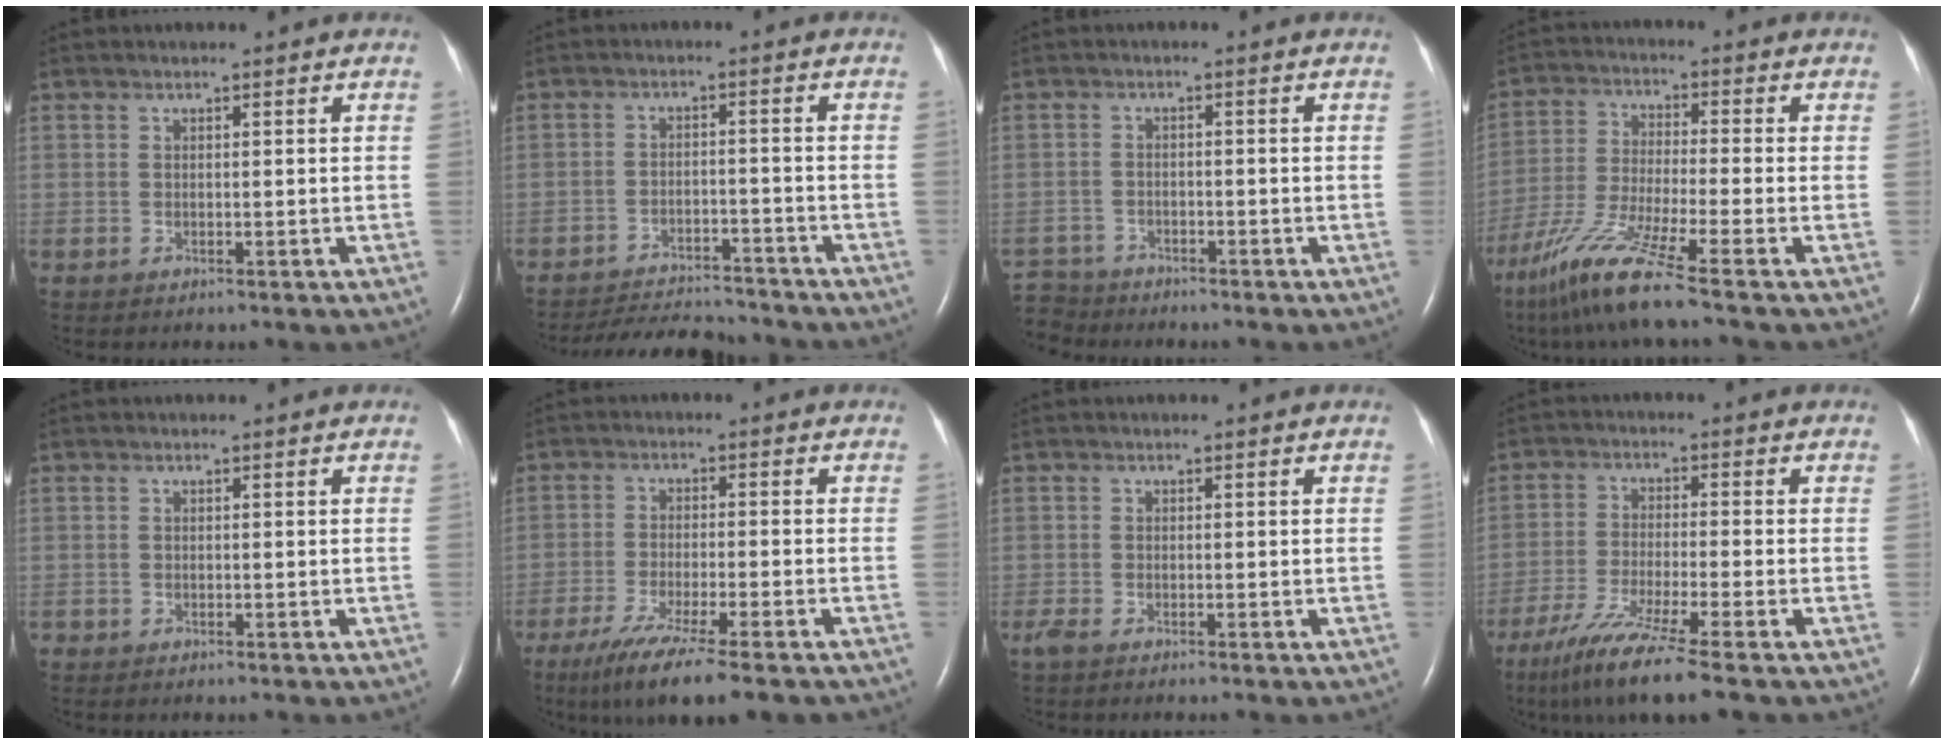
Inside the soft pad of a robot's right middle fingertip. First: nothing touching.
{"total": 10.4, "force": [-10.1, 1.3, 2.0], "torque": [-0.032, -0.007, -0.151]}
{"total": 5.3, "force": [-5.0, 1.7, -0.5], "torque": [0.010, -0.006, -0.096]}
{"total": 10.9, "force": [-7.5, -1.3, 7.8], "torque": [-0.162, -0.042, -0.143]}
{"total": 0.0}
{"total": 11.2, "force": [-8.3, 0.3, 7.5], "torque": [-0.120, -0.029, -0.128]}
{"total": 1.4, "force": [-1.1, 0.1, 0.8], "torque": [-0.027, -0.006, -0.026]}
{"total": 10.2, "force": [-7.3, -0.8, 7.2], "torque": [-0.134, -0.037, -0.127]}